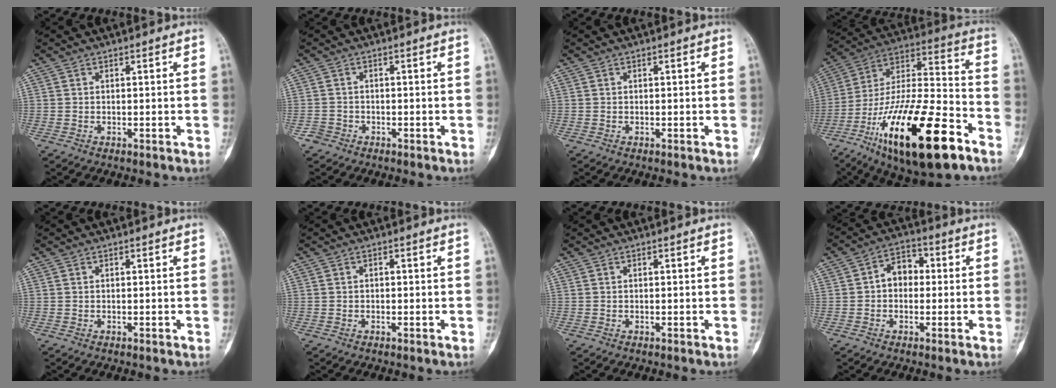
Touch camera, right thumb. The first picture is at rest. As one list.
[{"total": 1.7, "force": [-1.1, 1.3, -0.1], "torque": [0.004, 0.007, -0.025]}, {"total": 0.0}, {"total": 28.4, "force": [-14.5, 9.2, 22.6], "torque": [-0.411, 0.063, -0.244]}, {"total": 0.0}, {"total": 0.0}, {"total": 0.0}, {"total": 6.0, "force": [0.1, 4.5, 3.9], "torque": [-0.037, 0.022, -0.010]}]